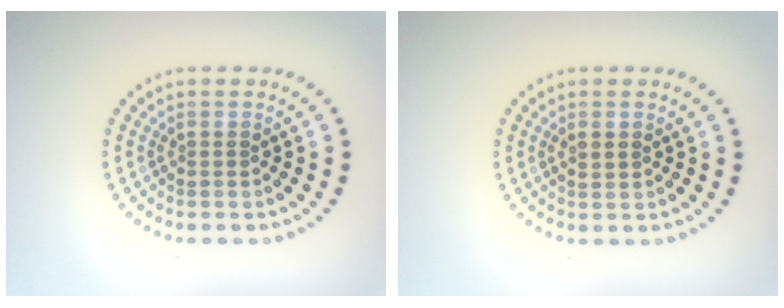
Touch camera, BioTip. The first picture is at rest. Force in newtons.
{"total": 0.7, "press": 0.6, "slide": 0.2}